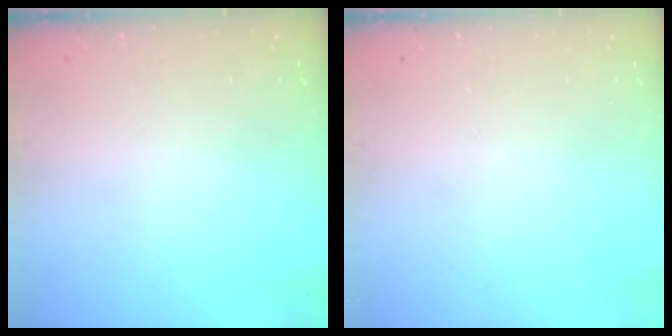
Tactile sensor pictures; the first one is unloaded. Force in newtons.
{"total": 0.0}